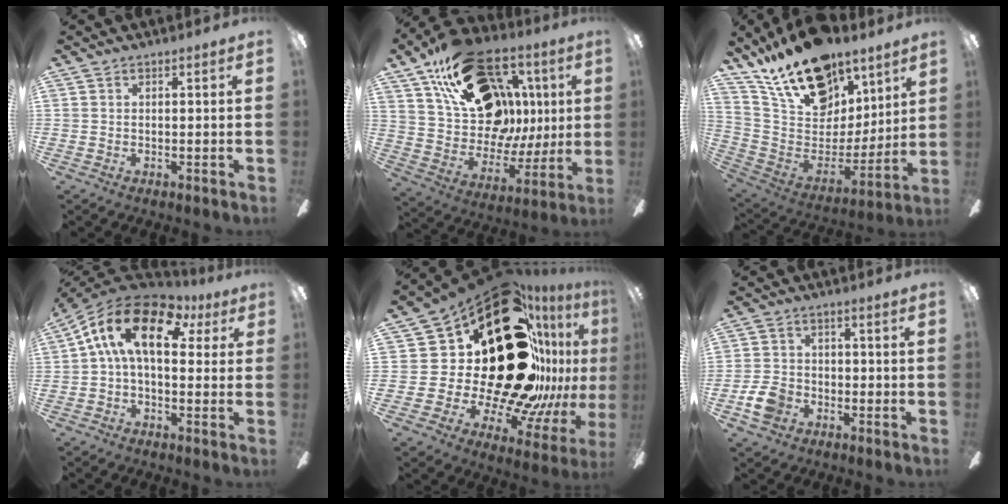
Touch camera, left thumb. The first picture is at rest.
{"total": 26.1, "force": [11.8, 16.9, 15.9], "torque": [-0.249, -0.039, 0.233]}
{"total": 21.8, "force": [15.6, 11.3, 10.1], "torque": [-0.180, -0.103, 0.284]}
{"total": 17.2, "force": [5.3, 8.8, 13.8], "torque": [-0.254, -0.006, 0.087]}
{"total": 42.6, "force": [9.8, 22.2, 35.0], "torque": [-0.538, -0.139, 0.241]}
{"total": 7.2, "force": [-3.0, 5.3, 3.7], "torque": [-0.090, 0.017, -0.057]}